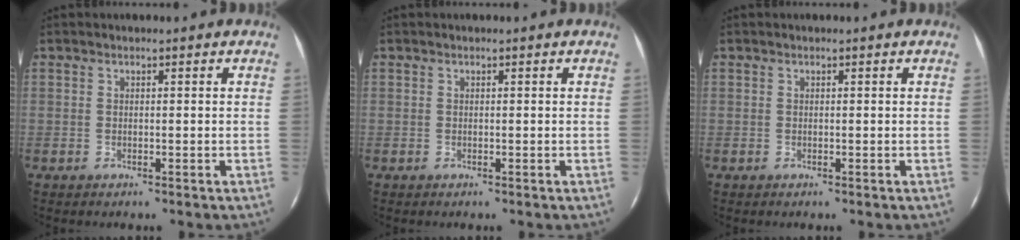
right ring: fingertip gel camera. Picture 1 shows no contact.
{"total": 0.0}
{"total": 0.0}